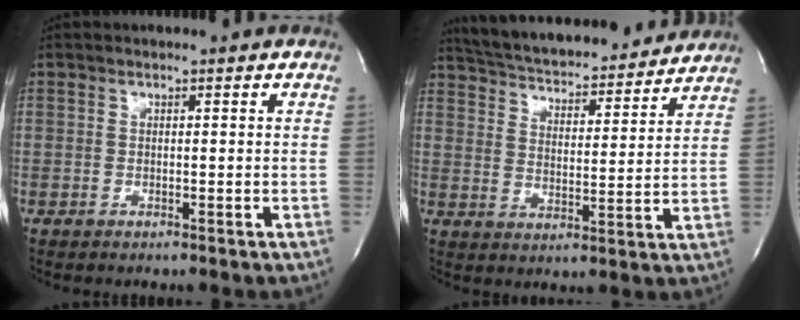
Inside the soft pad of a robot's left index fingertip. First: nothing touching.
{"total": 19.8, "force": [18.4, 3.8, 6.3], "torque": [-0.108, 0.007, 0.261]}